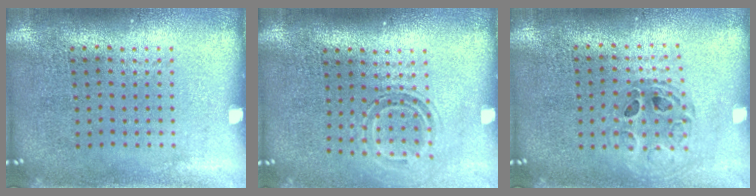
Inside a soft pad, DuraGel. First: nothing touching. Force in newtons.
{"total": 1.5, "press": 1.1, "slide": 1.1}
{"total": 0.8, "press": 0.8, "slide": 0.0}